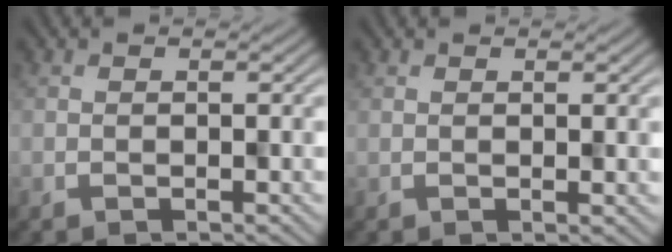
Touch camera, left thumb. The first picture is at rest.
{"total": 1.1, "force": [0.3, 0.1, 1.1], "torque": [-0.017, 0.003, 0.006]}